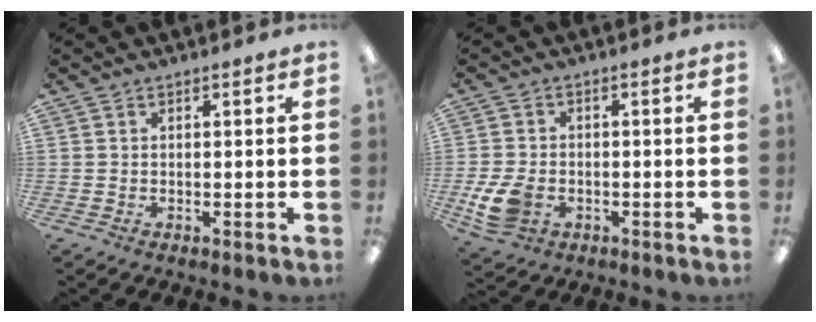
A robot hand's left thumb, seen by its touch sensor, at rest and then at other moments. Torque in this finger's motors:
{"motor_torque": [-0.15, 0.25, 0.04, -0.05, 0.02]}